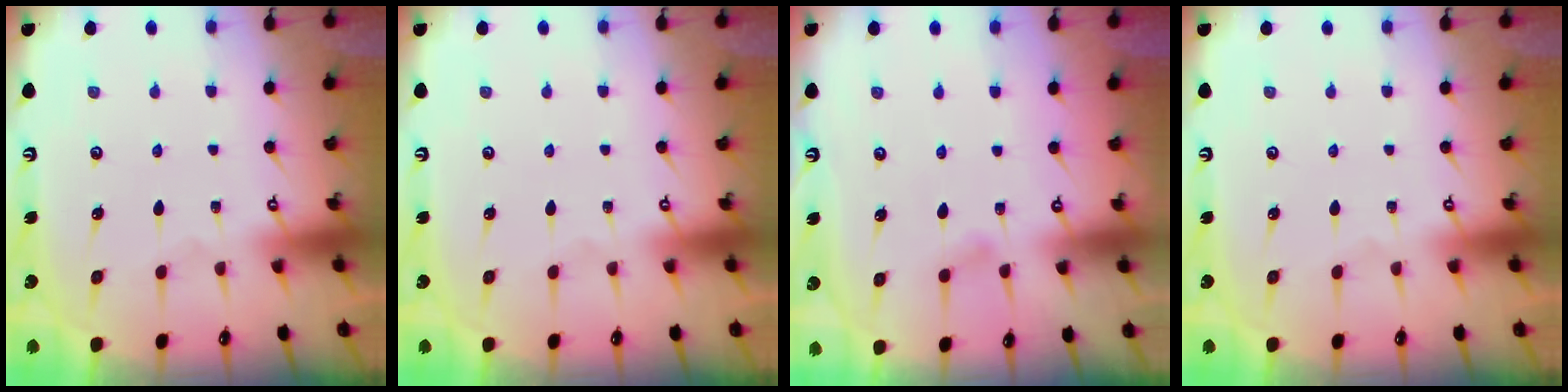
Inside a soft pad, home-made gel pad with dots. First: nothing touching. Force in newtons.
{"total": 0.0}
{"total": 3.7, "press": 3.6, "slide": 0.4}
{"total": 0.0}